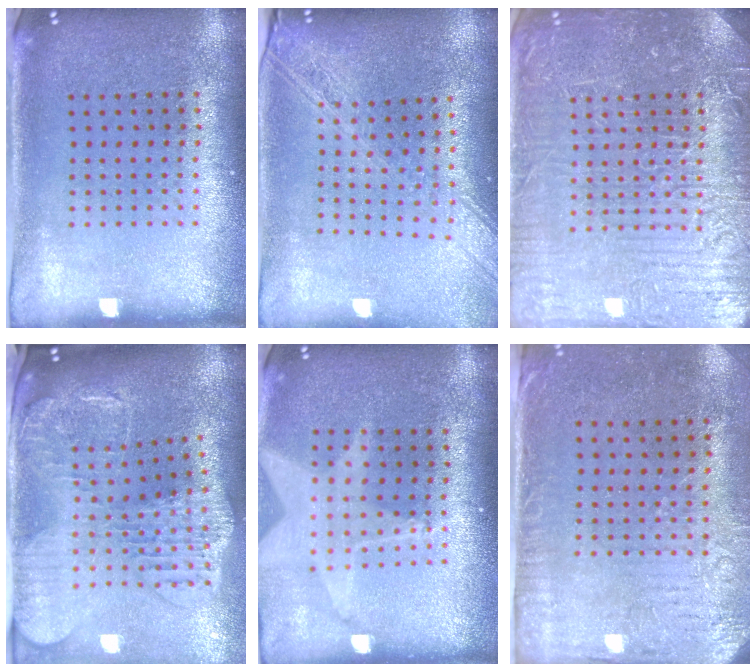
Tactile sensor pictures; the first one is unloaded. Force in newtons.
{"total": 2.2, "press": 1.9, "slide": 1.2}
{"total": 6.0, "press": 6.0, "slide": 0.7}
{"total": 2.9, "press": 2.5, "slide": 1.5}
{"total": 1.8, "press": 1.5, "slide": 1.0}
{"total": 3.2, "press": 2.5, "slide": 2.0}